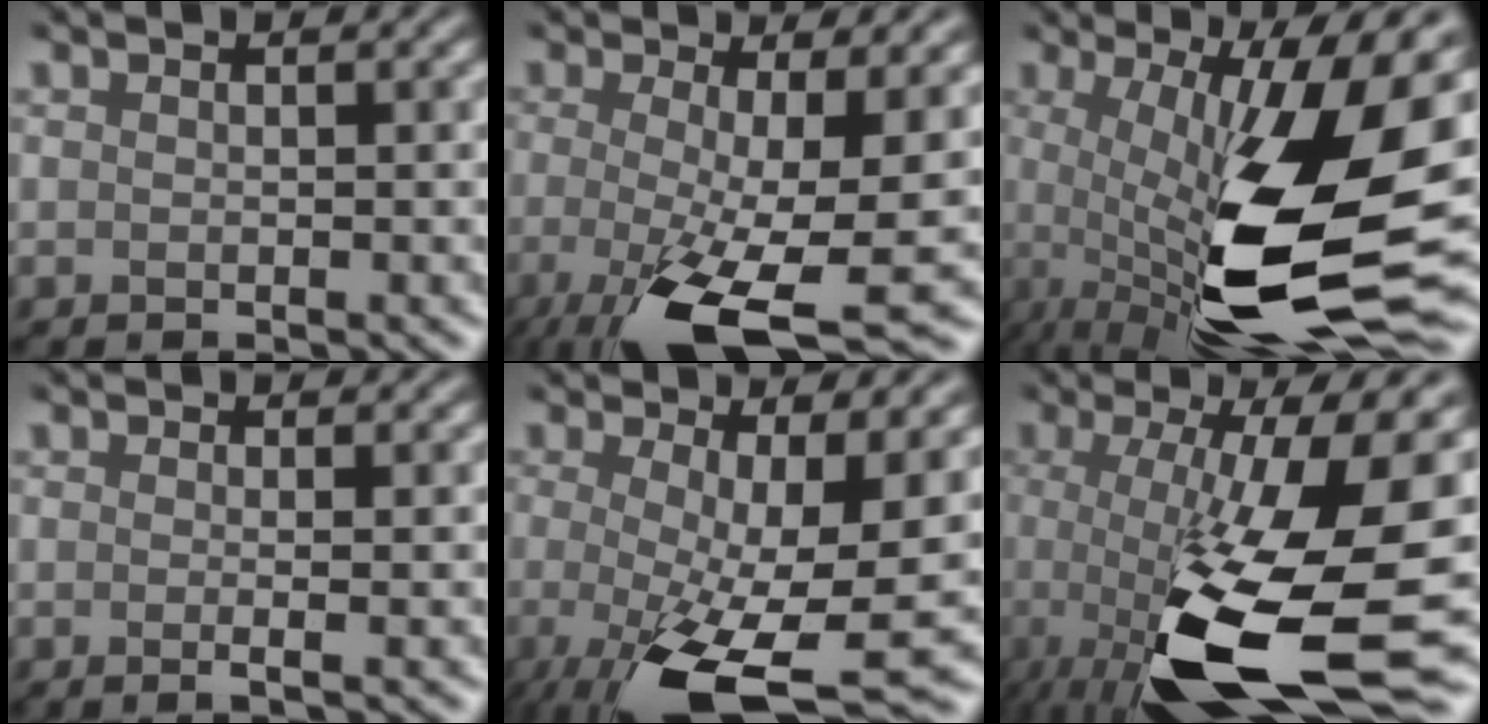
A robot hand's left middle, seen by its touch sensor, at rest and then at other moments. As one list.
[{"total": 9.2, "force": [-4.4, 1.7, 7.9], "torque": [-0.159, -0.030, -0.057]}, {"total": 15.5, "force": [-2.1, 4.6, 14.7], "torque": [-0.270, -0.015, -0.022]}, {"total": 1.0, "force": [-0.2, 0.3, 1.0], "torque": [-0.005, -0.003, -0.009]}, {"total": 9.6, "force": [-3.7, 2.1, 8.6], "torque": [-0.169, -0.038, -0.040]}, {"total": 14.1, "force": [-3.2, 3.6, 13.3], "torque": [-0.262, -0.020, -0.028]}]